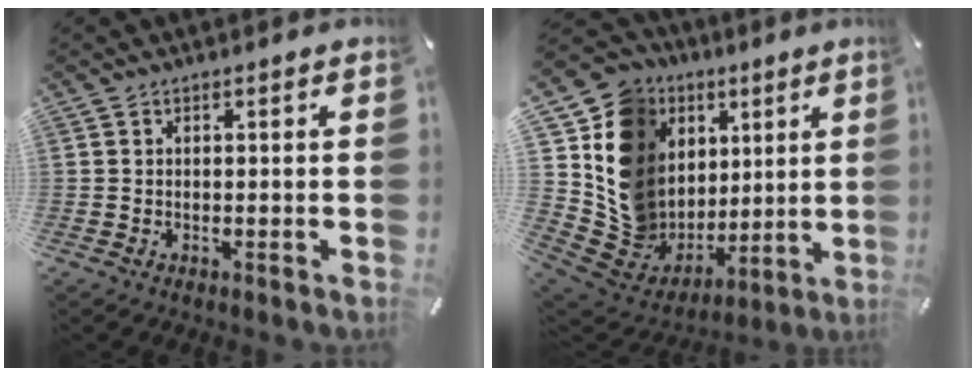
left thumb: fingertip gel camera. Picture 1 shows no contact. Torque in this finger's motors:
{"motor_torque": [3.06, 1.94, 0.74, -0.51, 0.64]}